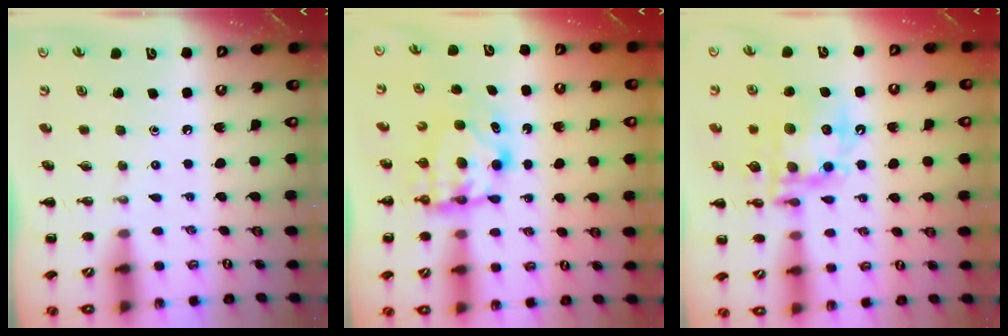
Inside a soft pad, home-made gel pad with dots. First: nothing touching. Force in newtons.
{"total": 6.0, "press": 6.0, "slide": 0.5}
{"total": 16.6, "press": 16.2, "slide": 3.6}